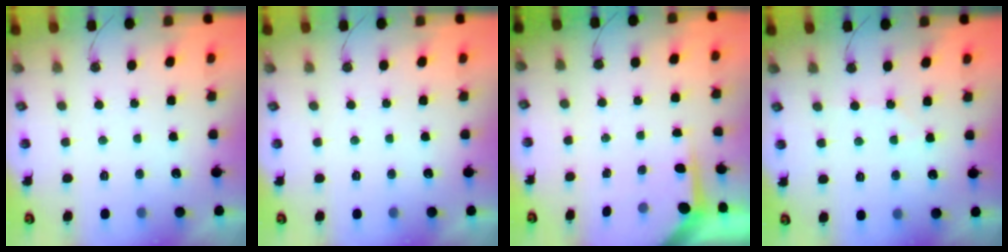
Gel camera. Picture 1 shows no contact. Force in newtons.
{"total": 0.0}
{"total": 4.0, "press": 4.0, "slide": 0.3}
{"total": 3.8, "press": 3.7, "slide": 0.6}